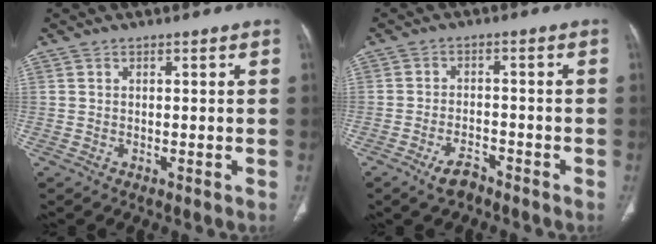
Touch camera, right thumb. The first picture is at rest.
{"total": 4.4, "force": [-3.2, 2.0, 2.2], "torque": [-0.043, 0.018, -0.052]}